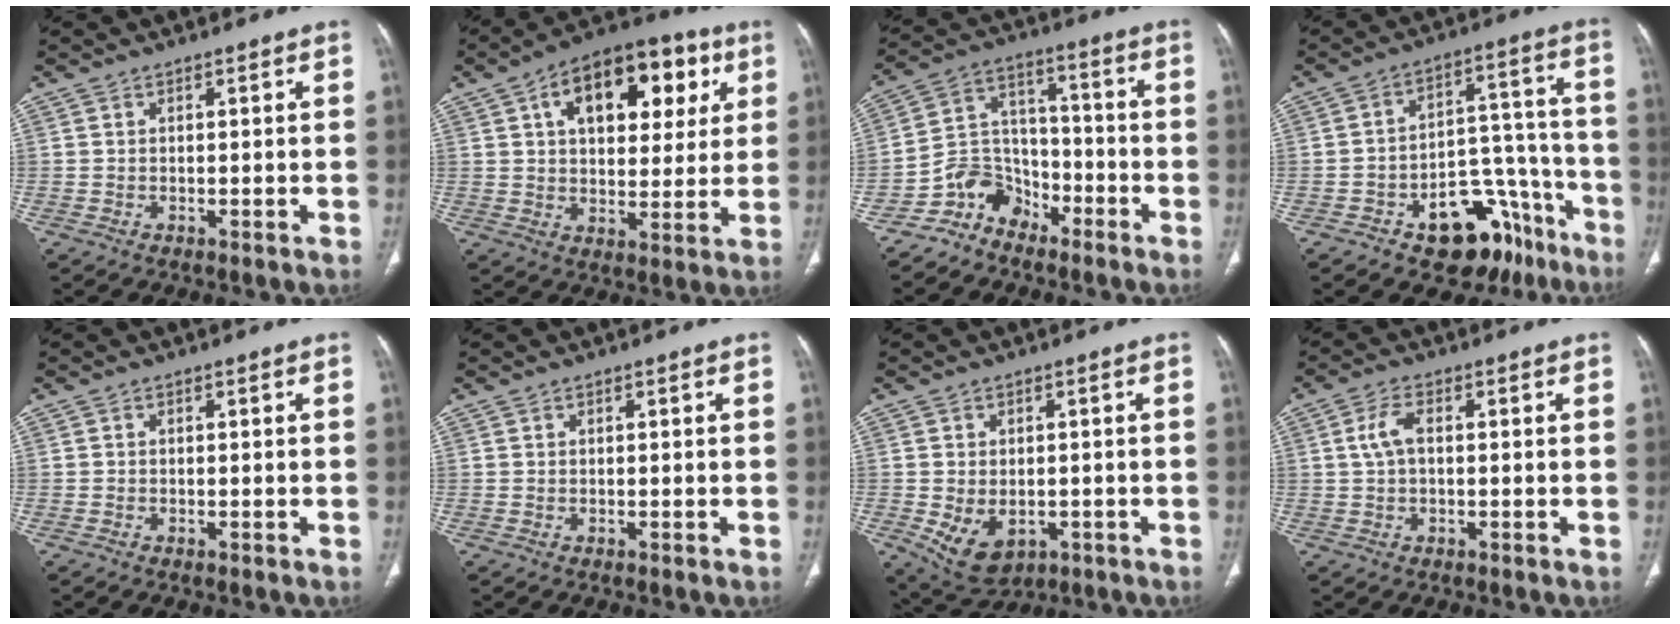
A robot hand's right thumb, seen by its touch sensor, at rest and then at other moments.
{"total": 19.4, "force": [7.1, 11.2, 14.2], "torque": [-0.161, 0.004, 0.102]}
{"total": 7.4, "force": [-5.8, 4.5, 0.7], "torque": [0.012, 0.064, -0.119]}
{"total": 17.2, "force": [-10.1, 9.8, 9.8], "torque": [-0.078, 0.100, -0.140]}
{"total": 0.0}
{"total": 0.0}
{"total": 8.2, "force": [-2.2, 5.6, 5.5], "torque": [-0.084, -0.001, -0.015]}
{"total": 4.0, "force": [0.4, 2.1, 3.3], "torque": [-0.077, 0.011, 0.007]}